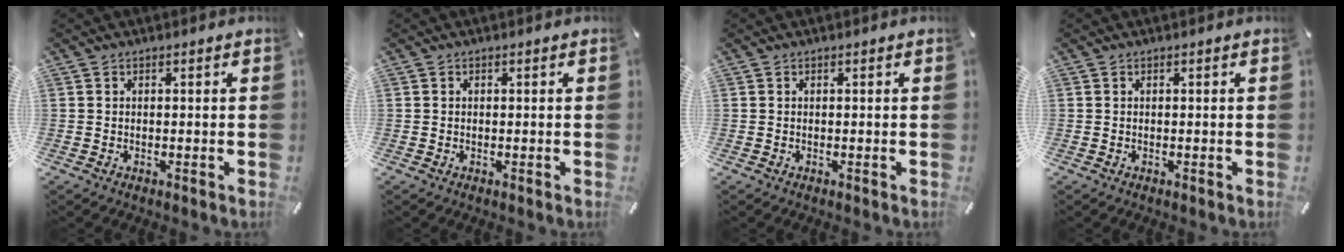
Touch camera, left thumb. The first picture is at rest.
{"total": 0.0}
{"total": 0.0}
{"total": 0.0}